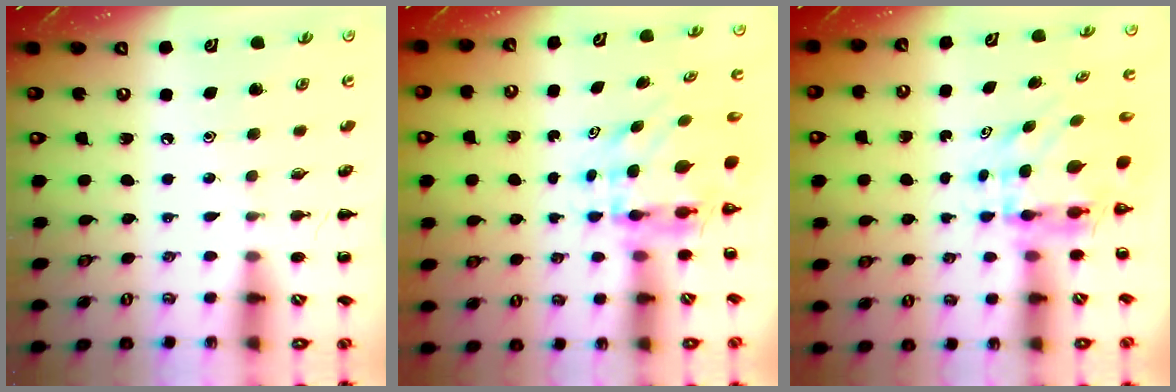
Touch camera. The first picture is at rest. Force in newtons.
{"total": 6.0, "press": 5.8, "slide": 1.4}
{"total": 6.0, "press": 5.8, "slide": 1.4}